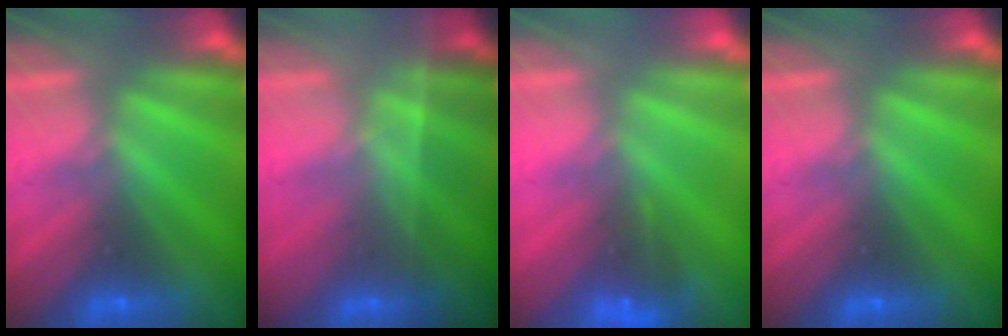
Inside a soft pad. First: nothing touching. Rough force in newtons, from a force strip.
{"total": 1.9}
{"total": 4.5}
{"total": 0.0}